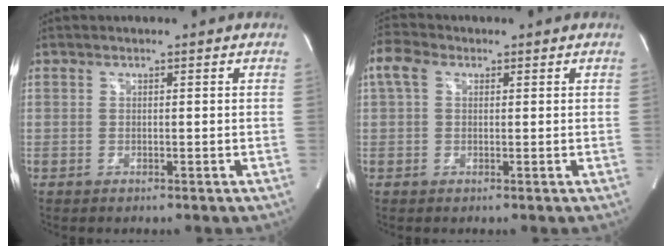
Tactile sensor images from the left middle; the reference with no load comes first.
{"total": 3.9, "force": [1.4, 2.6, 2.6], "torque": [-0.070, 0.027, 0.029]}